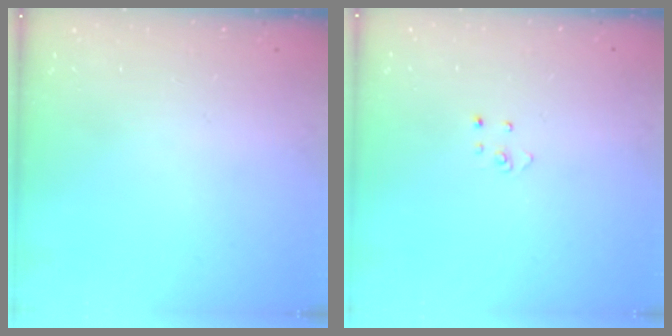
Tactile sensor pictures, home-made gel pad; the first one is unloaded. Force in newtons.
{"total": 2.7, "press": 2.7, "slide": 0.3}